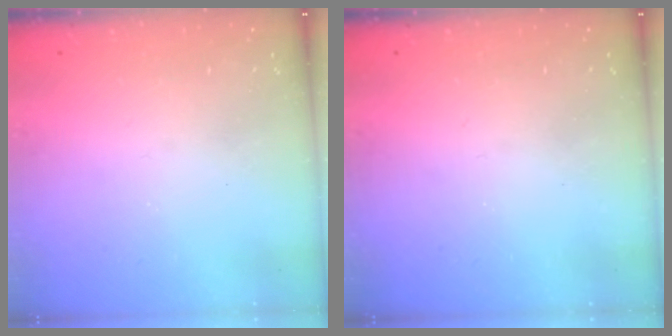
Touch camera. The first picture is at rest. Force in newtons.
{"total": 0.0}